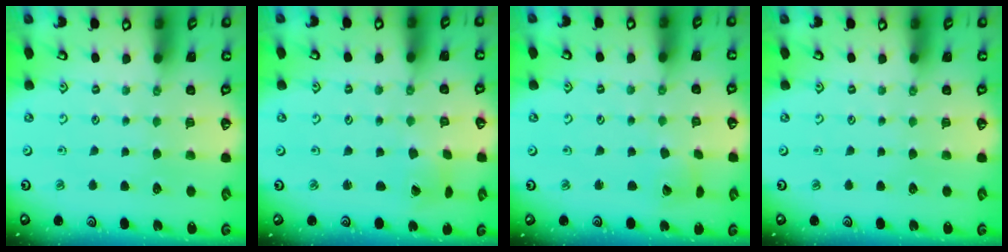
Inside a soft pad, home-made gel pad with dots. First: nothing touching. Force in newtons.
{"total": 2.0, "press": 2.0, "slide": 0.3}
{"total": 3.4, "press": 3.3, "slide": 0.4}
{"total": 0.0}